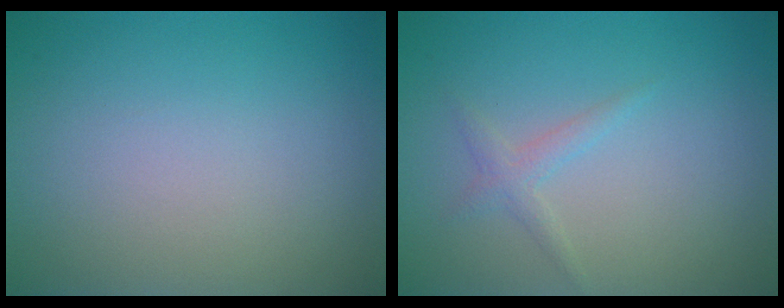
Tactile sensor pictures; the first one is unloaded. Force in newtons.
{"total": 1.3, "press": 1.3, "slide": 0.1}